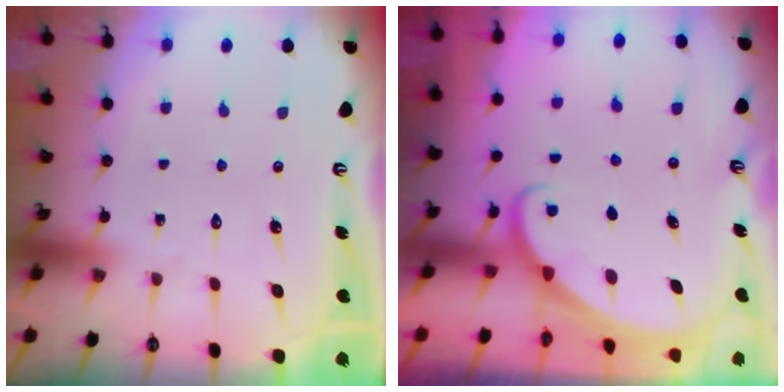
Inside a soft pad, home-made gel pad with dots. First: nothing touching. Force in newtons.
{"total": 1.7, "press": 1.7, "slide": 0.1}